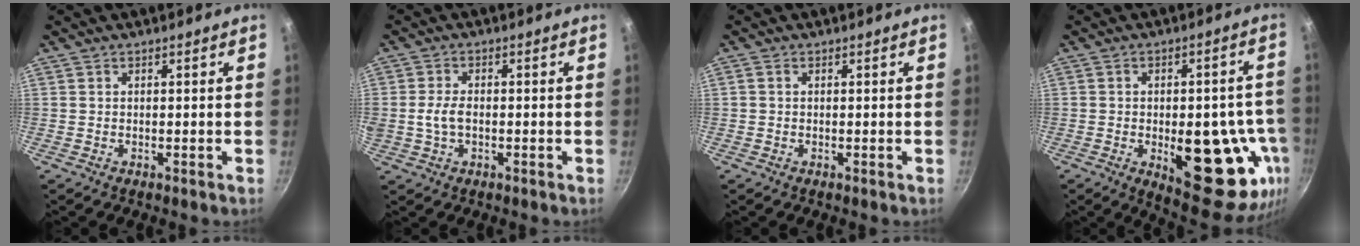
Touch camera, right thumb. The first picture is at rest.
{"total": 4.1, "force": [-0.5, 2.6, 3.1], "torque": [-0.060, 0.009, -0.010]}
{"total": 0.8, "force": [0.0, 0.7, 0.5], "torque": [-0.010, 0.005, 0.000]}
{"total": 21.2, "force": [-5.7, 9.5, 18.1], "torque": [-0.169, 0.006, -0.063]}